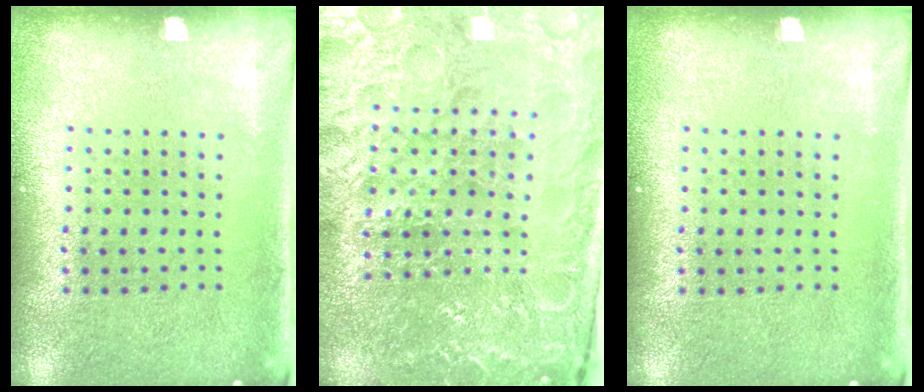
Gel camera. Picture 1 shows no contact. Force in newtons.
{"total": 4.9, "press": 4.7, "slide": 1.4}
{"total": 0.0}